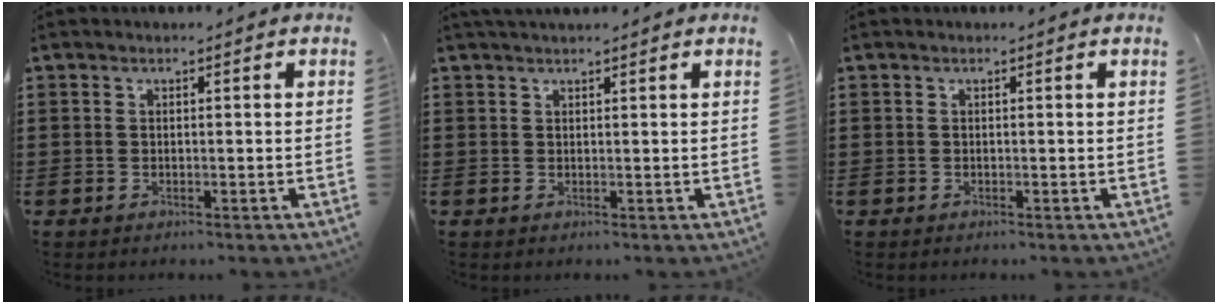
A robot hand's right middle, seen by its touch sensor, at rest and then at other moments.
{"total": 1.3, "force": [1.2, 0.0, 0.3], "torque": [-0.007, 0.001, 0.022]}
{"total": 0.0}